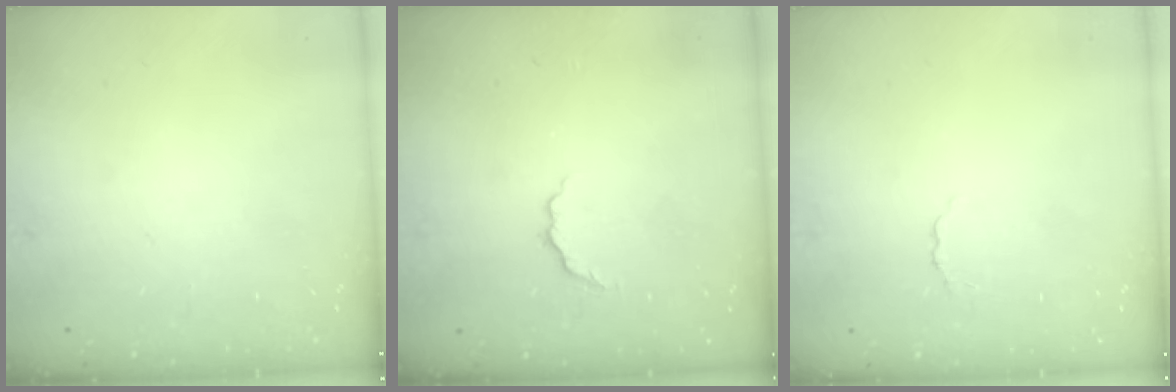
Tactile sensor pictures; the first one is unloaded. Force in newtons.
{"total": 3.5, "press": 3.4, "slide": 0.8}
{"total": 2.0, "press": 1.9, "slide": 0.6}